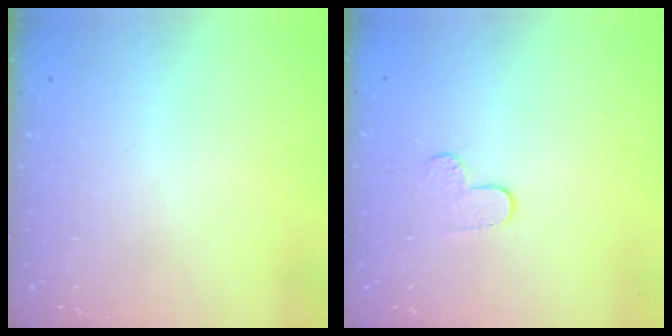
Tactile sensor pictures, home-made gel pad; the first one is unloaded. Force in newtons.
{"total": 3.8, "press": 3.8, "slide": 0.4}